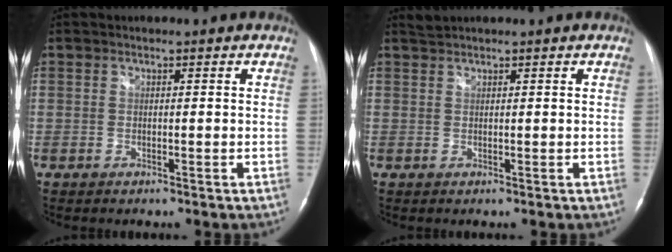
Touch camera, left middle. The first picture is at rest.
{"total": 1.0, "force": [0.9, -0.3, -0.1], "torque": [-0.006, 0.010, 0.025]}